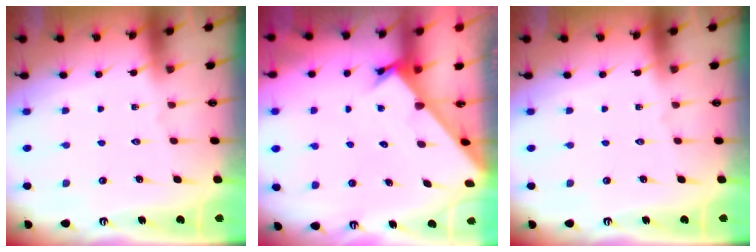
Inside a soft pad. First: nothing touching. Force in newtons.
{"total": 2.2, "press": 2.2, "slide": 0.2}
{"total": 0.0}